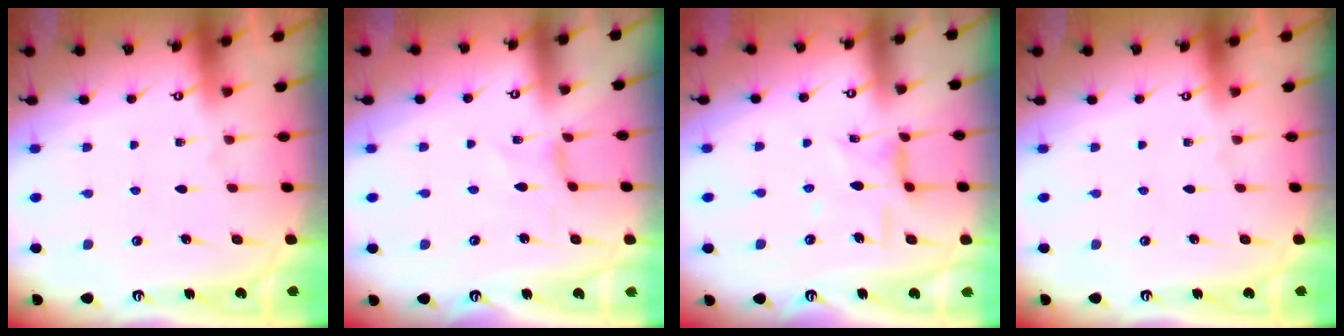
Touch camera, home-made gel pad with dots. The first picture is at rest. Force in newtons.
{"total": 1.0, "press": 0.9, "slide": 0.4}
{"total": 8.5, "press": 8.5, "slide": 0.6}
{"total": 0.0}